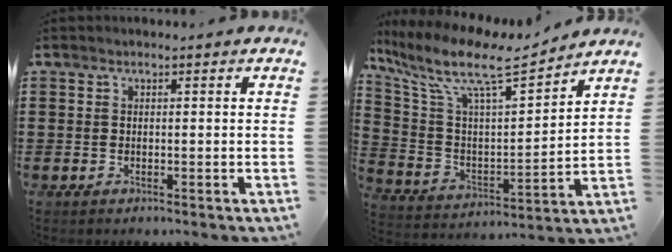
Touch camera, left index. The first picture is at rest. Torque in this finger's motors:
{"motor_torque": [1.72, -0.41, 0.27, 0.21]}